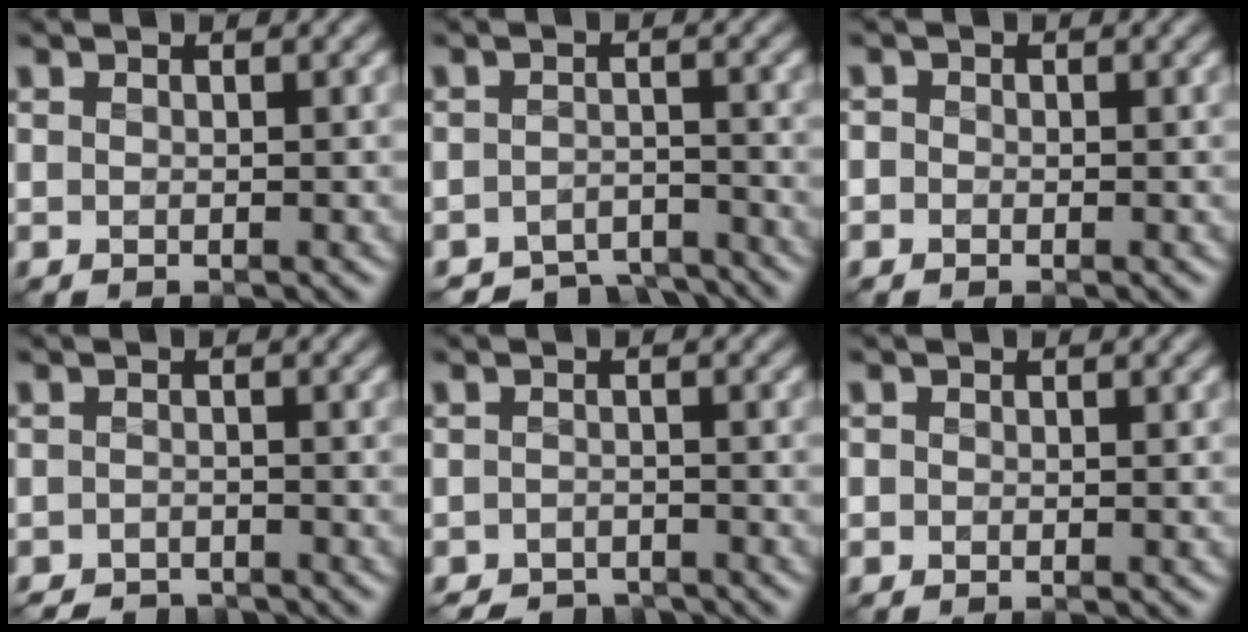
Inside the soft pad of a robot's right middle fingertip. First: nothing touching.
{"total": 4.6, "force": [-4.3, 1.3, 0.9], "torque": [-0.011, -0.009, -0.068]}
{"total": 0.9, "force": [-0.4, 0.8, 0.2], "torque": [0.004, -0.003, -0.011]}
{"total": 2.5, "force": [-2.5, 0.6, 0.3], "torque": [0.003, -0.001, -0.046]}
{"total": 2.8, "force": [-2.7, 0.7, 0.3], "torque": [0.003, -0.001, -0.049]}
{"total": 0.6, "force": [-0.3, 0.5, 0.1], "torque": [0.000, -0.004, -0.008]}